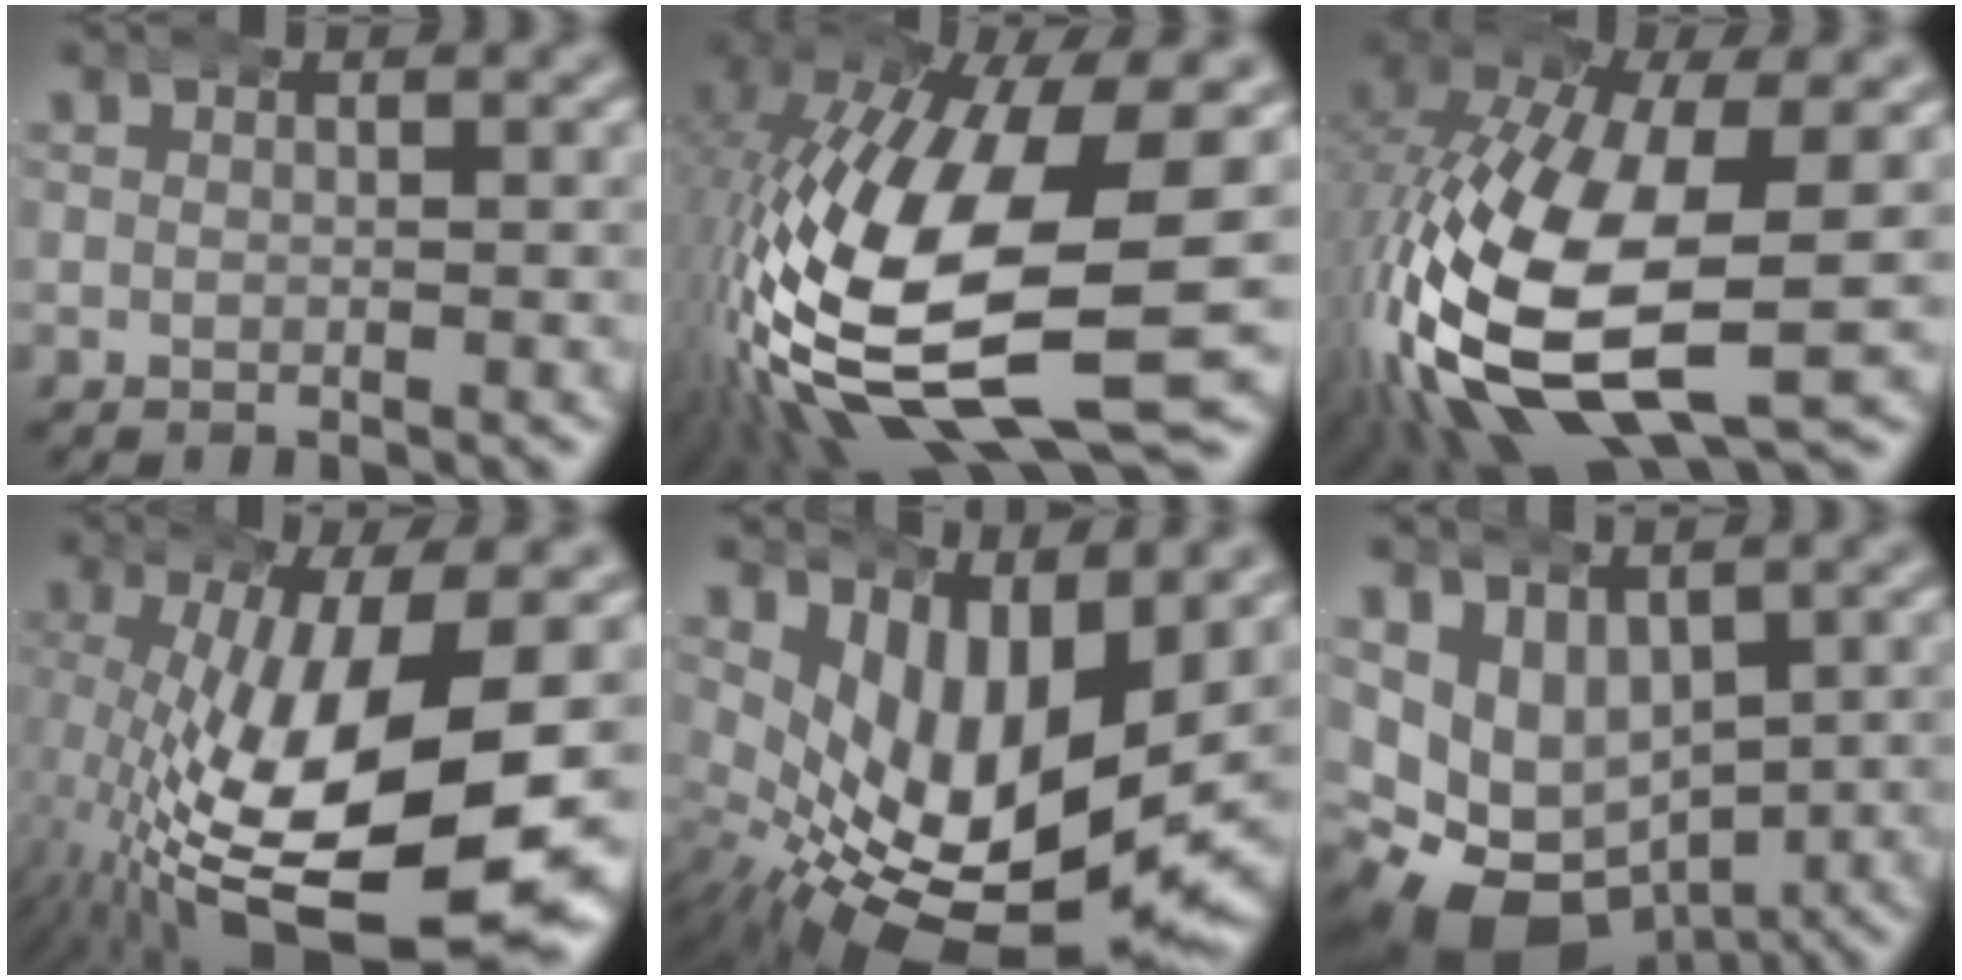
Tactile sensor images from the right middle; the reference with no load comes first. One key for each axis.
{"total": 16.2, "fx": -2.3, "fy": 7.4, "fz": 14.3, "tx": -0.291, "ty": -0.044, "tz": -0.005}
{"total": 14.5, "fx": -2.5, "fy": 7.9, "fz": 11.9, "tx": -0.283, "ty": -0.065, "tz": 0.001}
{"total": 16.2, "fx": -2.5, "fy": 6.6, "fz": 14.6, "tx": -0.250, "ty": -0.042, "tz": 0.002}
{"total": 13.9, "fx": -3.0, "fy": 7.6, "fz": 11.2, "tx": -0.203, "ty": -0.059, "tz": -0.015}
{"total": 11.6, "fx": -1.9, "fy": 10.0, "fz": 5.5, "tx": -0.144, "ty": -0.050, "tz": -0.022}